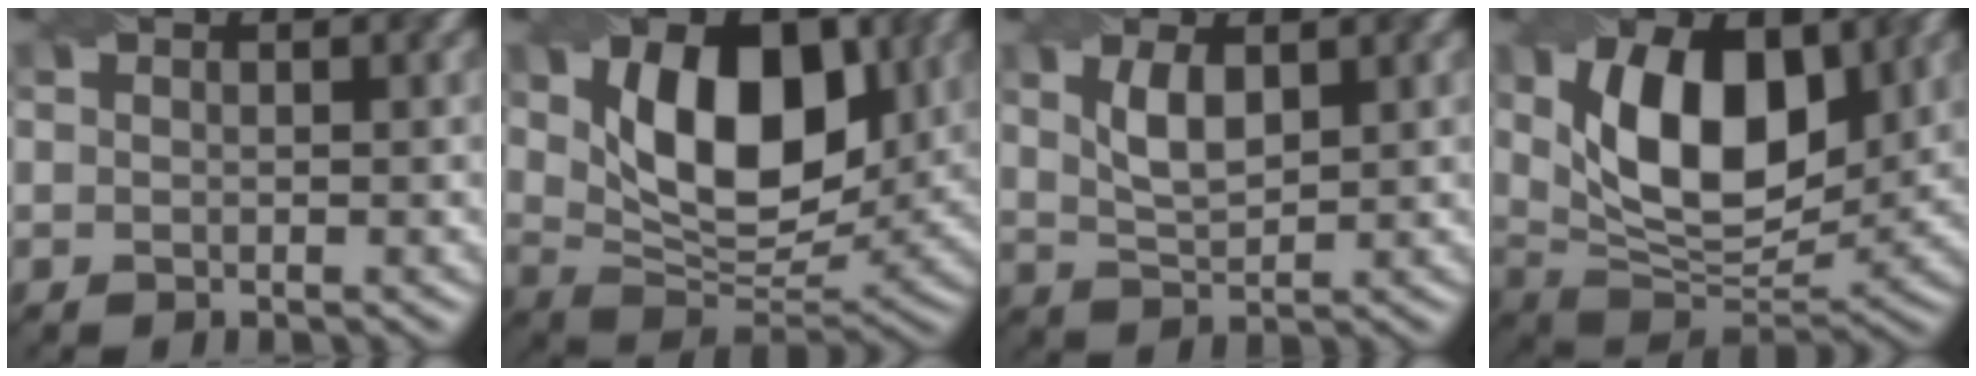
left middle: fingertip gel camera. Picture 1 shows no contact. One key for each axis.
{"total": 11.3, "fx": 2.6, "fy": 6.5, "fz": 8.9, "tx": -0.141, "ty": 0.001, "tz": 0.043}
{"total": 3.1, "fx": 0.9, "fy": 1.3, "fz": 2.6, "tx": -0.062, "ty": 0.004, "tz": 0.024}
{"total": 11.2, "fx": 2.5, "fy": 6.2, "fz": 9.0, "tx": -0.149, "ty": 0.003, "tz": 0.041}